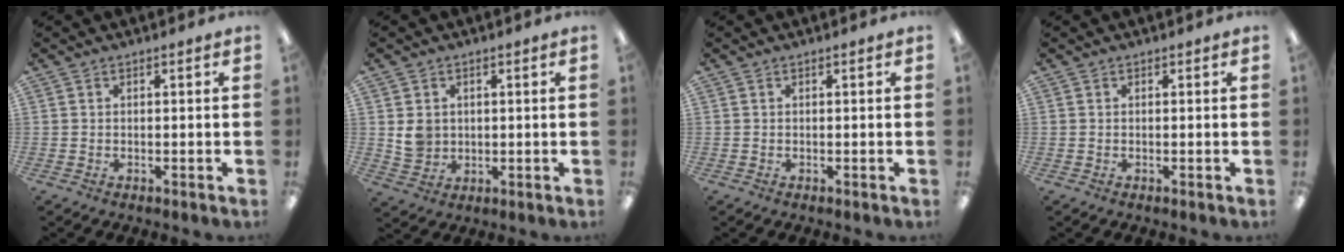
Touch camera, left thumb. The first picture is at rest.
{"total": 5.1, "force": [1.1, 4.7, 1.7], "torque": [-0.016, 0.001, 0.021]}
{"total": 0.0}
{"total": 0.0}